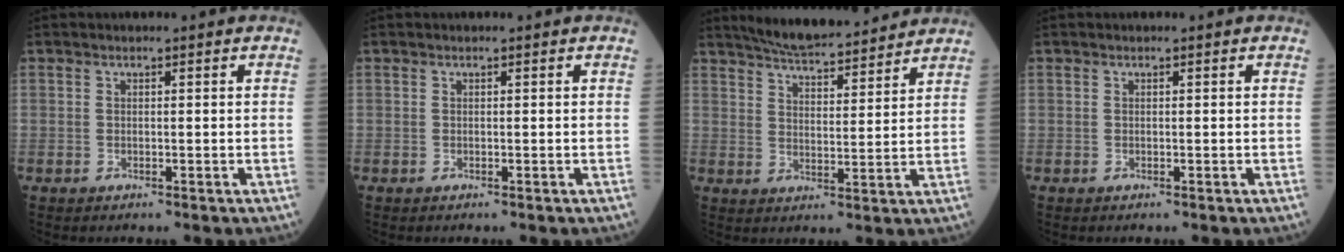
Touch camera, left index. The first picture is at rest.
{"total": 0.0}
{"total": 12.7, "force": [11.7, 1.6, 4.6], "torque": [-0.074, 0.008, 0.175]}
{"total": 0.0}